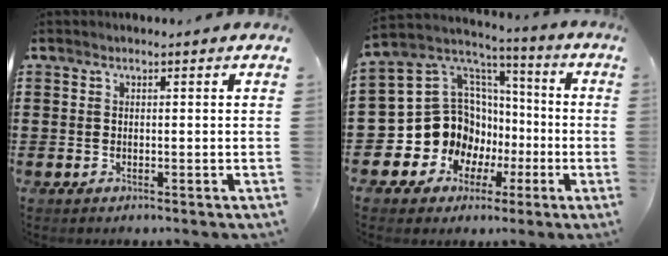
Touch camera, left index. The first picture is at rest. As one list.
[{"total": 13.0, "force": [-2.8, 11.9, 4.5], "torque": [-0.151, -0.022, -0.034]}]